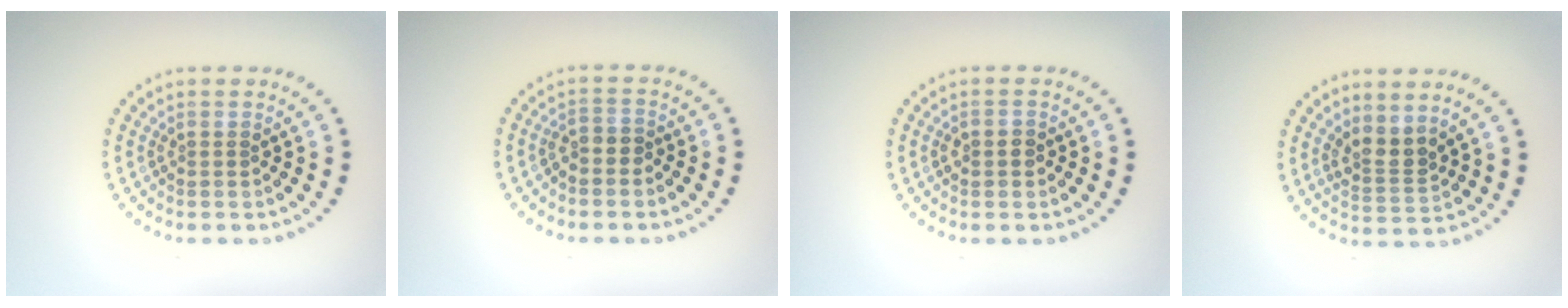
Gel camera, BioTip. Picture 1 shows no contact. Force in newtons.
{"total": 1.2, "press": 0.8, "slide": 0.8}
{"total": 1.4, "press": 1.3, "slide": 0.4}
{"total": 2.5, "press": 2.0, "slide": 1.6}